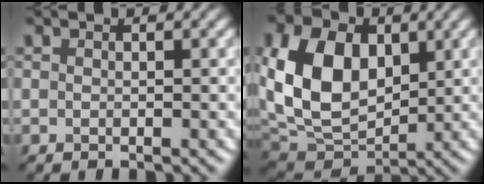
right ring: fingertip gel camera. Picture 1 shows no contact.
{"total": 11.2, "force": [2.0, 7.9, 7.7], "torque": [-0.173, 0.002, 0.033]}